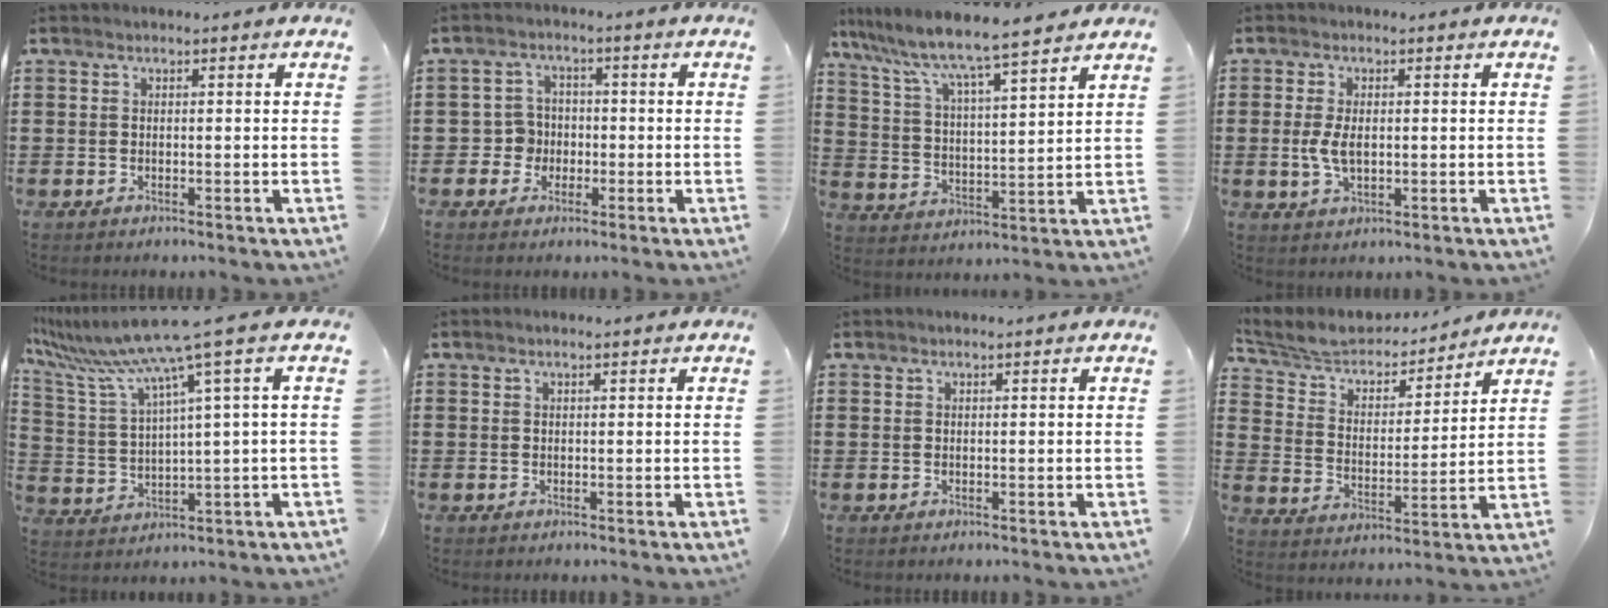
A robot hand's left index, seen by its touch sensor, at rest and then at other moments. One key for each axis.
{"total": 3.8, "fx": -0.9, "fy": 3.6, "fz": 0.9, "tx": -0.031, "ty": 0.005, "tz": -0.020}
{"total": 6.4, "fx": 5.8, "fy": 0.0, "fz": 2.8, "tx": -0.080, "ty": -0.038, "tz": 0.092}
{"total": 4.2, "fx": 0.0, "fy": 2.1, "fz": 3.6, "tx": -0.084, "ty": 0.001, "tz": -0.004}
{"total": 10.1, "fx": 6.6, "fy": -0.5, "fz": 7.6, "tx": -0.187, "ty": -0.047, "tz": 0.100}
{"total": 0.6, "fx": 0.5, "fy": 0.0, "fz": 0.4, "tx": -0.008, "ty": 0.000, "tz": 0.009}
{"total": 0.5, "fx": 0.5, "fy": 0.0, "fz": 0.3, "tx": -0.005, "ty": -0.001, "tz": 0.010}
{"total": 6.2, "fx": 5.8, "fy": 1.5, "fz": 1.6, "tx": -0.062, "ty": -0.039, "tz": 0.097}